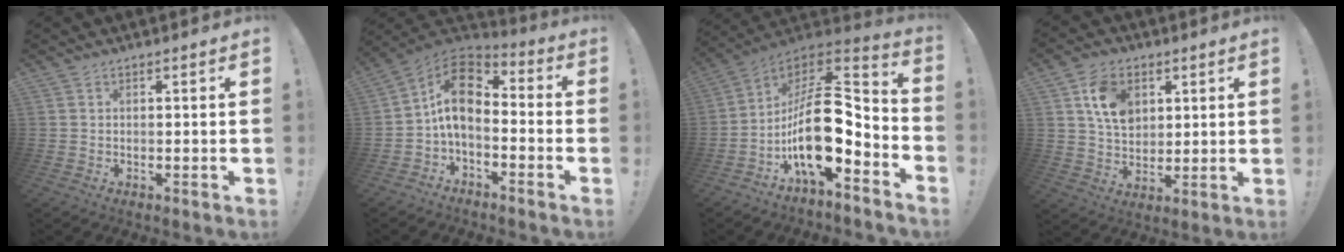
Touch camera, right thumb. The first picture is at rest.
{"total": 11.9, "force": [0.5, 7.7, 9.0], "torque": [-0.157, 0.003, 0.014]}
{"total": 21.0, "force": [-4.6, 10.0, 18.0], "torque": [-0.317, 0.017, -0.073]}
{"total": 11.9, "force": [5.0, 8.6, 6.4], "torque": [-0.101, -0.006, 0.098]}